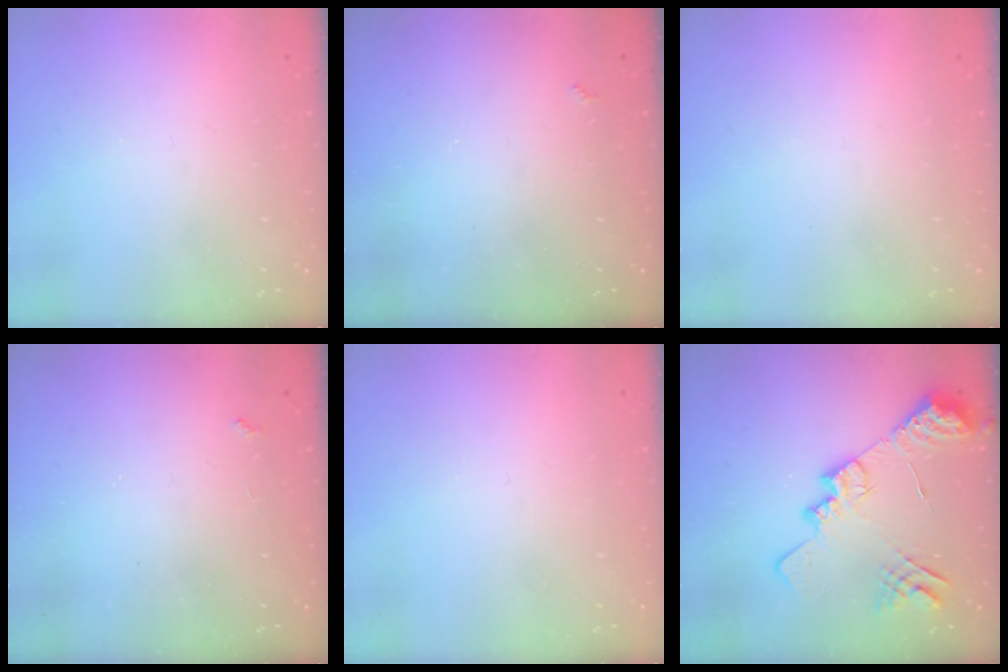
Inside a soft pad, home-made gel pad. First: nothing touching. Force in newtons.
{"total": 2.0, "press": 1.9, "slide": 0.5}
{"total": 0.0}
{"total": 2.3, "press": 2.3, "slide": 0.4}
{"total": 0.0}
{"total": 18.1, "press": 18.1, "slide": 1.6}